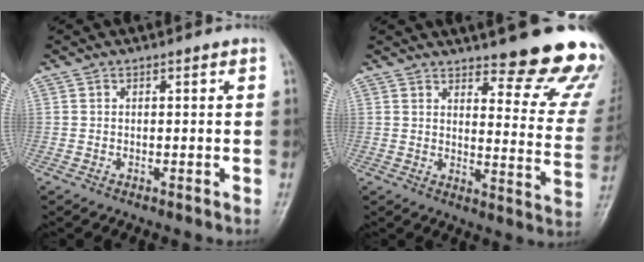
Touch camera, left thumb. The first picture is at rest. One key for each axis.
{"total": 18.6, "fx": 15.3, "fy": 4.2, "fz": 9.7, "tx": -0.081, "ty": -0.120, "tz": 0.178}